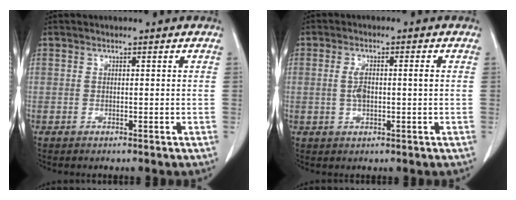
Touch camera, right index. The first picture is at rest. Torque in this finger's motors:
{"motor_torque": [0.04, 0.13, 0.11, 0.05]}